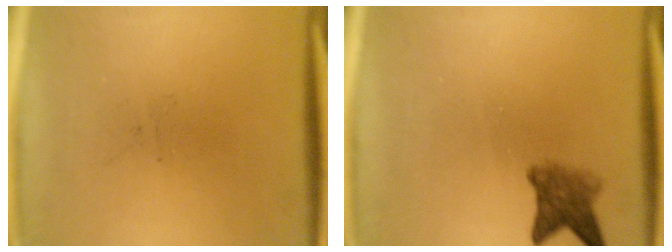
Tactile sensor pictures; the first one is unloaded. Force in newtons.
{"total": 3.8}